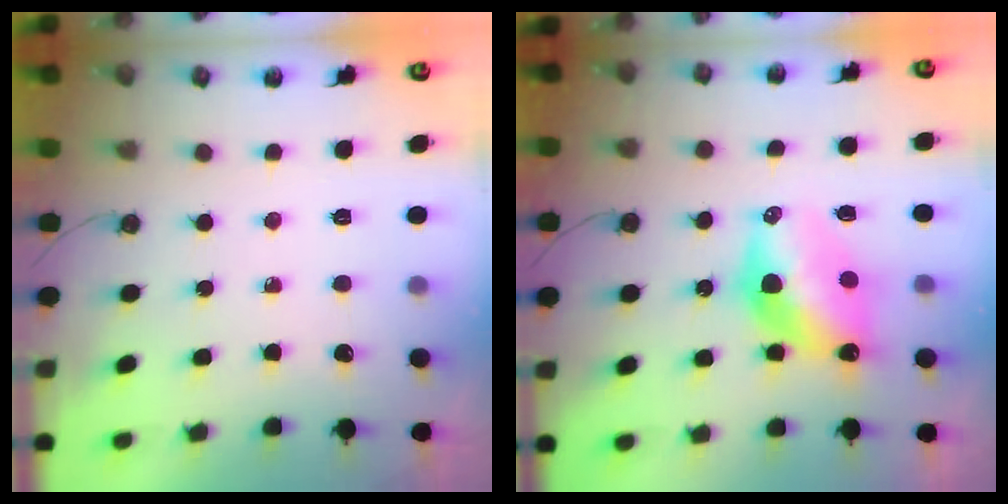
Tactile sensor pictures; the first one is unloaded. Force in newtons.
{"total": 12.9, "press": 12.9, "slide": 1.0}